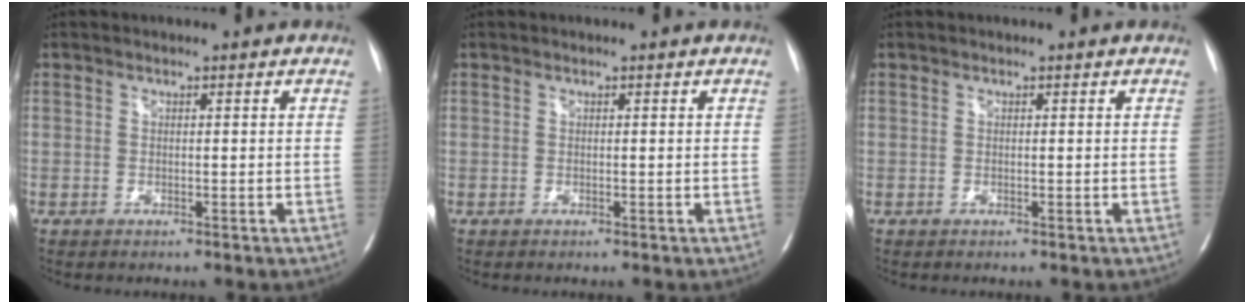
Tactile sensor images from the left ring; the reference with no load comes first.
{"total": 0.0}
{"total": 0.0}